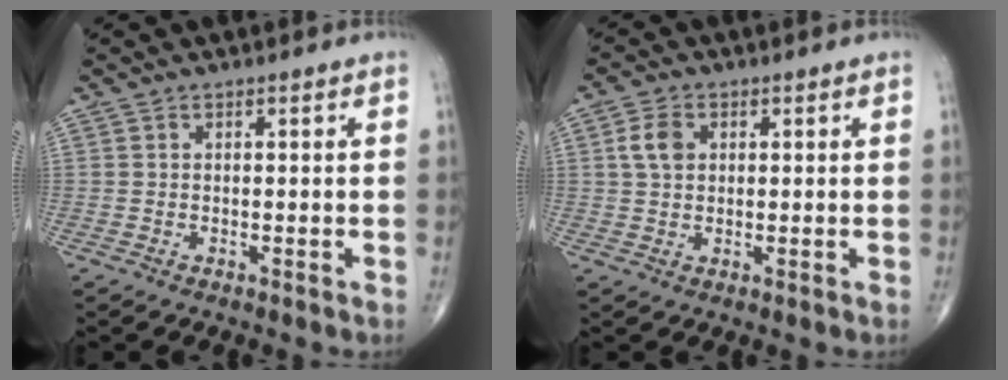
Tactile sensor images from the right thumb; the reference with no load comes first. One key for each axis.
{"total": 4.3, "fx": 1.1, "fy": 3.1, "fz": 2.8, "tx": -0.053, "ty": 0.001, "tz": 0.018}